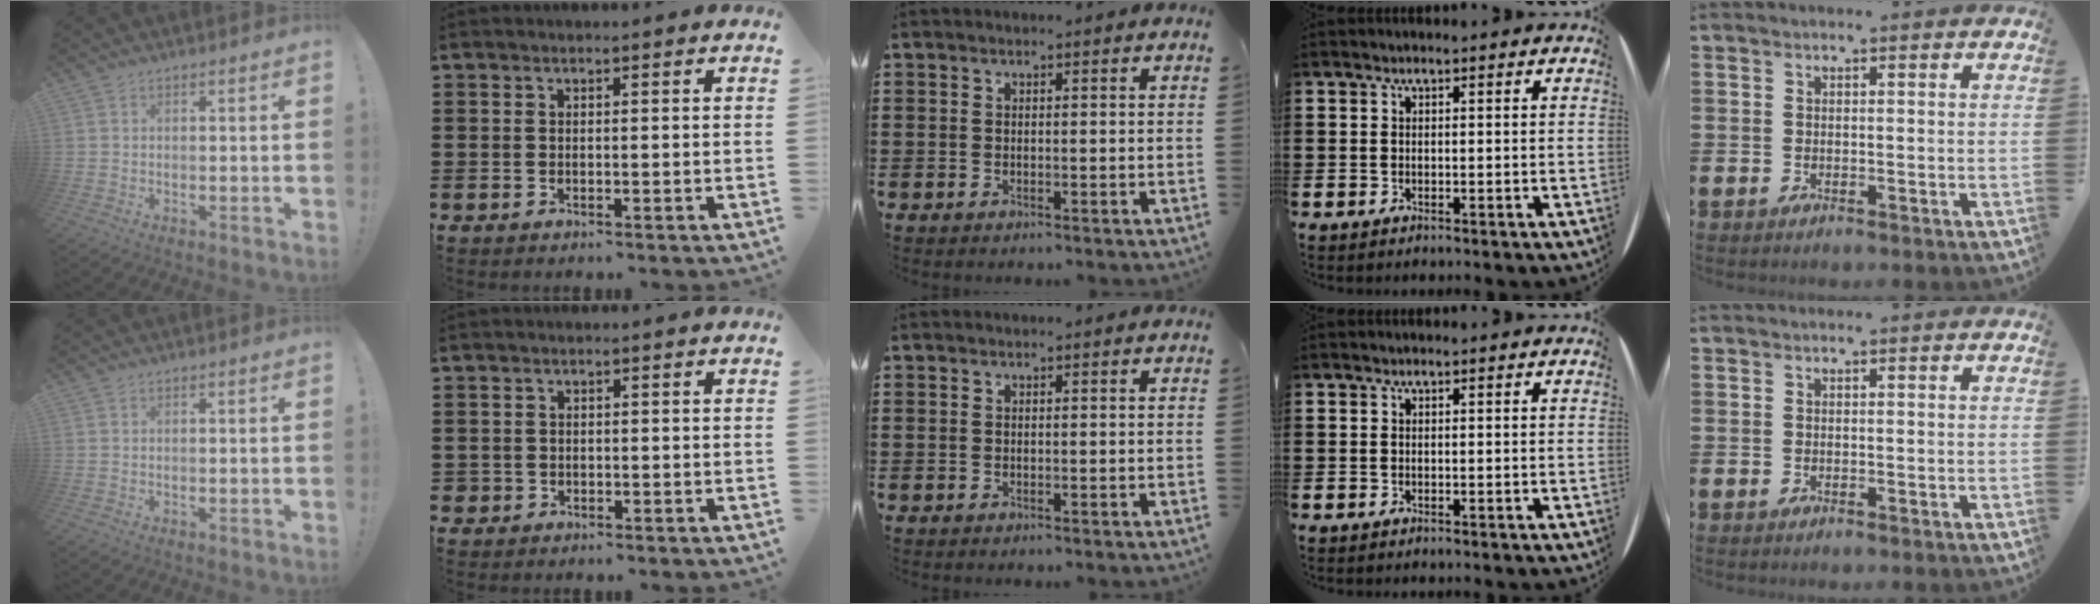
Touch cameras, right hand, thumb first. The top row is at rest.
{"index": {"total": 1.0, "force": [-0.4, 1.0, 0.1], "torque": [-0.004, 0.004, -0.010]}}